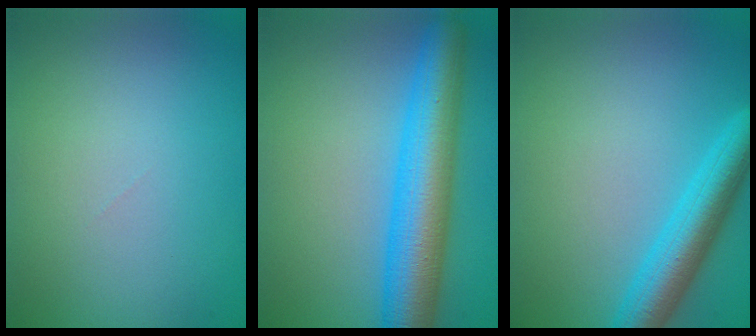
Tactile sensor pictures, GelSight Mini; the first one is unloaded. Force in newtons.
{"total": 8.1, "press": 8.1, "slide": 0.2}
{"total": 5.3, "press": 5.2, "slide": 0.2}